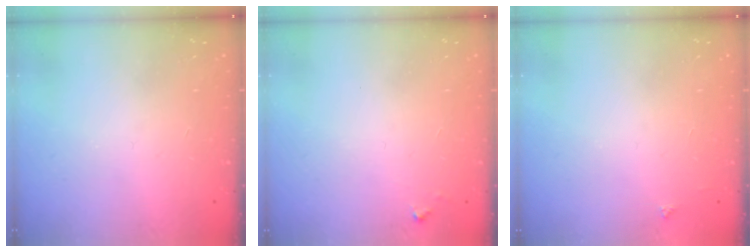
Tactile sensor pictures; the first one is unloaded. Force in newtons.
{"total": 3.1, "press": 3.1, "slide": 0.1}
{"total": 2.1, "press": 2.1, "slide": 0.3}